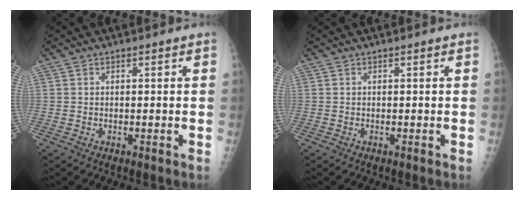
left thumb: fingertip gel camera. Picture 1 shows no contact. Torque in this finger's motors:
{"motor_torque": [0.00, 0.00, 0.00, 0.00, 0.00]}